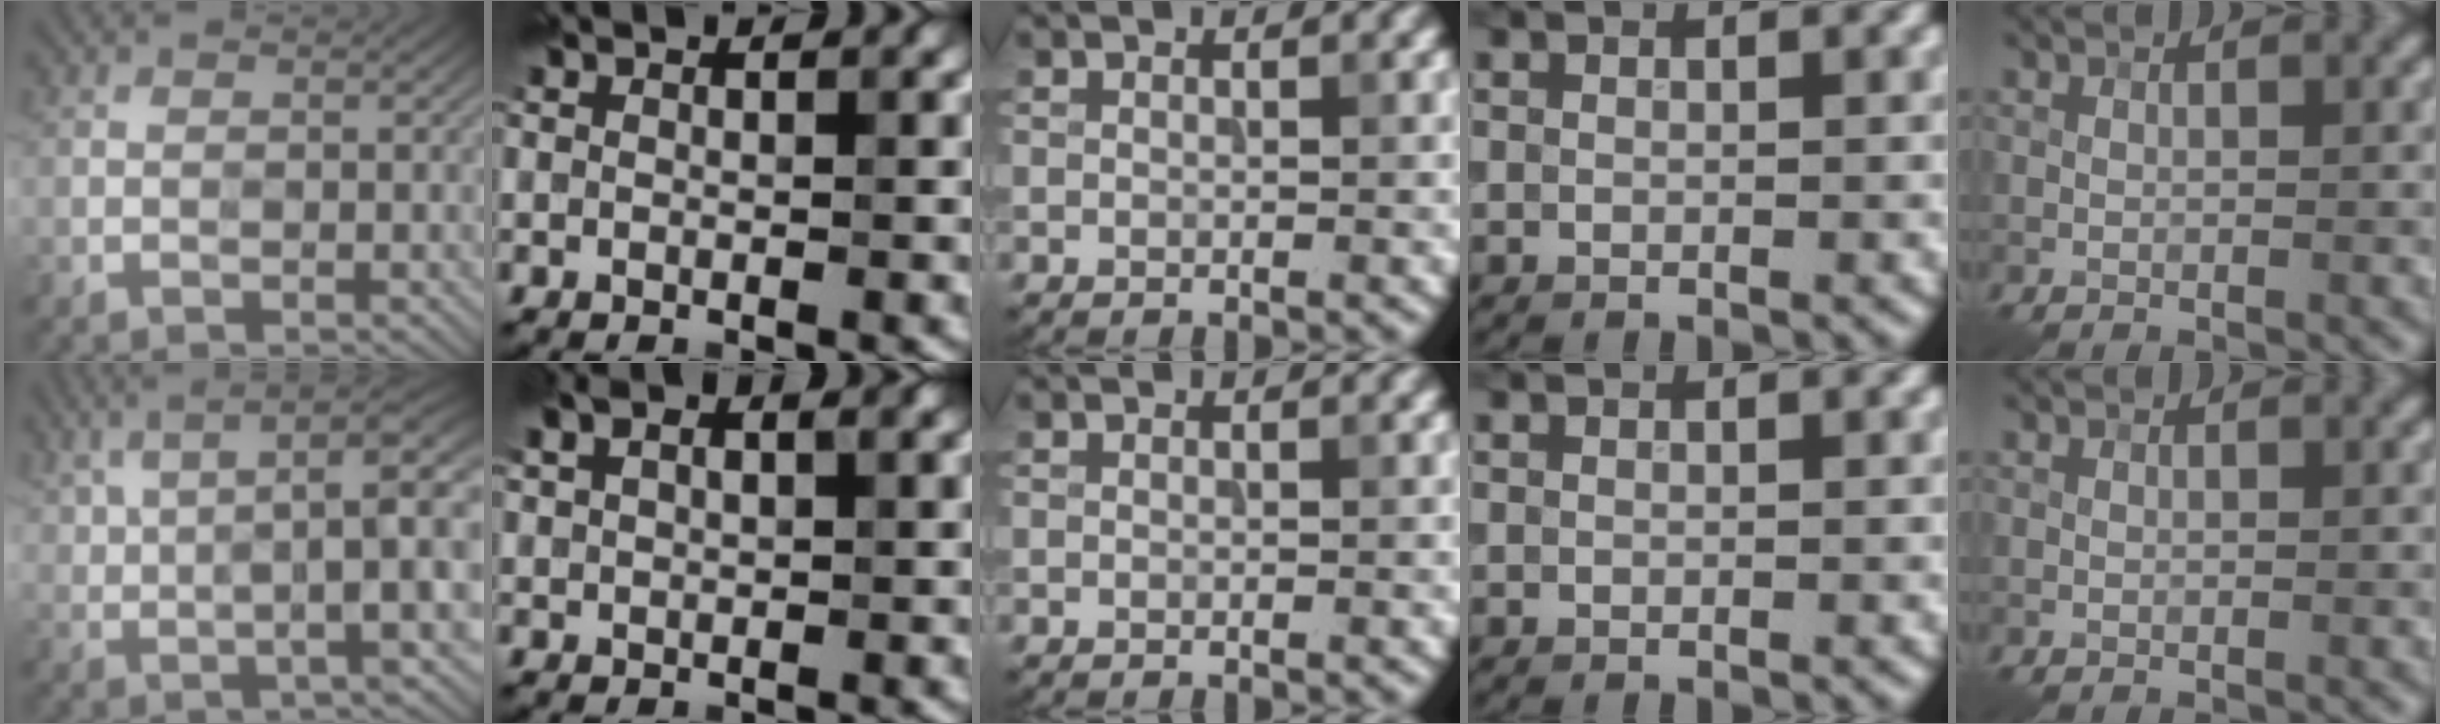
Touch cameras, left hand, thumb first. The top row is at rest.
{"thumb": {"total": 13.1, "force": [4.0, 3.9, 11.9], "torque": [-0.205, 0.014, 0.072]}, "index": {"total": 3.7, "force": [1.8, 1.9, 2.5], "torque": [-0.044, 0.007, 0.028]}}